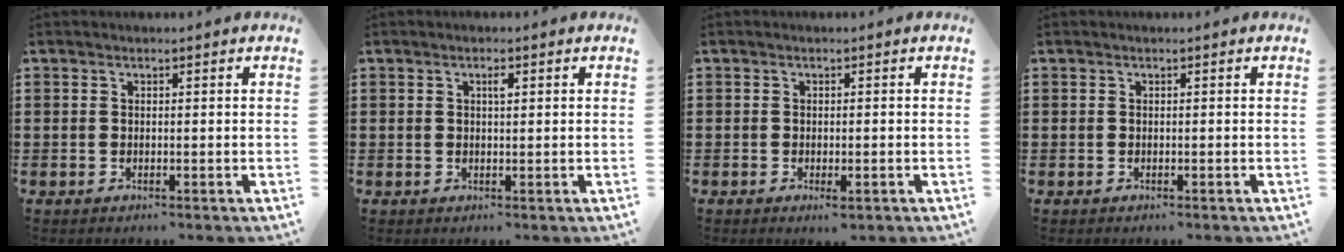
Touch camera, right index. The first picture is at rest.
{"total": 1.4, "force": [0.5, 0.5, 1.3], "torque": [-0.018, 0.002, 0.006]}
{"total": 1.2, "force": [-0.5, 0.2, 1.1], "torque": [-0.019, -0.004, -0.007]}
{"total": 0.0}